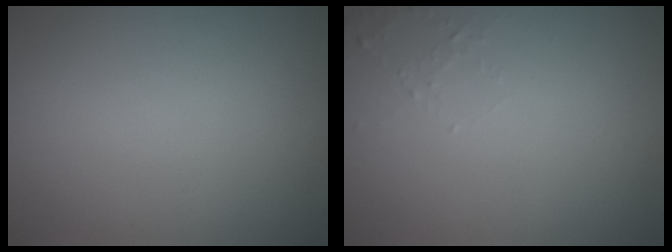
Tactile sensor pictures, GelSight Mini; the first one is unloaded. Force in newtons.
{"total": 1.1, "press": 1.0, "slide": 0.4}